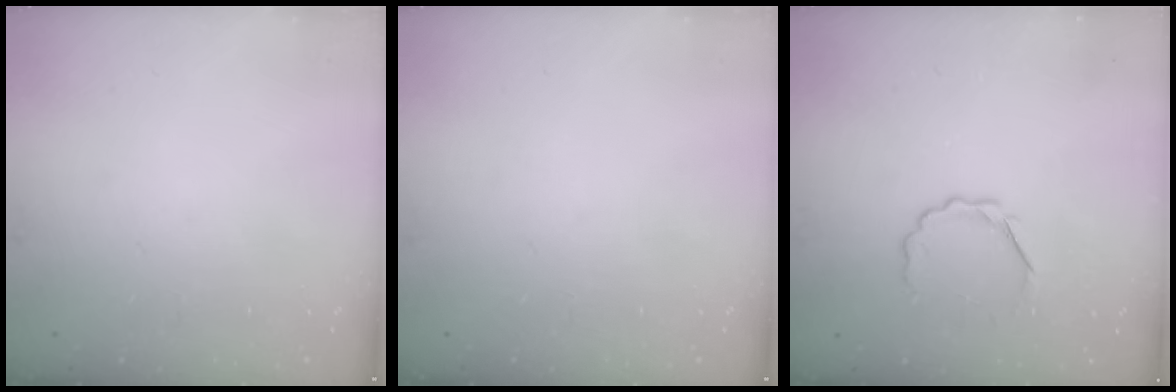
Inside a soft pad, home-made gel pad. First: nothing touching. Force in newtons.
{"total": 0.0}
{"total": 4.5, "press": 4.3, "slide": 1.4}